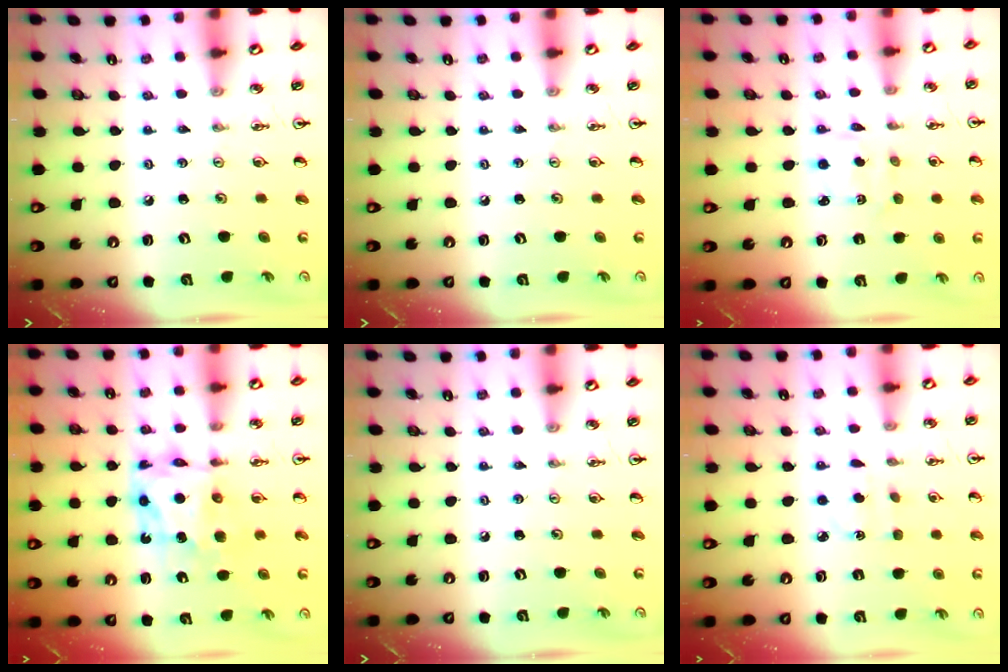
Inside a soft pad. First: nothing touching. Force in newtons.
{"total": 0.0}
{"total": 2.3, "press": 2.1, "slide": 0.8}
{"total": 6.9, "press": 6.9, "slide": 0.4}
{"total": 0.0}
{"total": 2.6, "press": 2.6, "slide": 0.5}